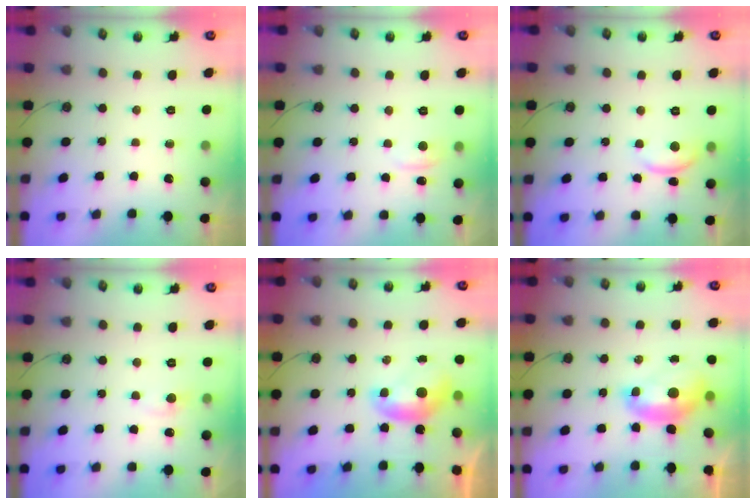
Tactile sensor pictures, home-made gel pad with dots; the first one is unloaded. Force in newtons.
{"total": 1.2, "press": 1.0, "slide": 0.7}
{"total": 2.9, "press": 2.9, "slide": 0.4}
{"total": 1.1, "press": 0.8, "slide": 0.7}
{"total": 0.0}
{"total": 2.0, "press": 1.9, "slide": 0.7}